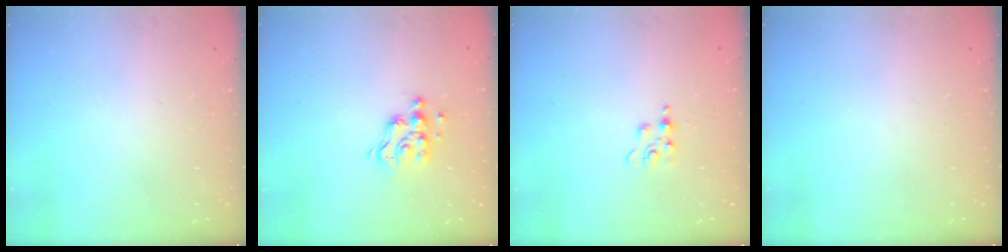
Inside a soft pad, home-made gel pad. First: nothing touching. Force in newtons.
{"total": 8.5, "press": 8.5, "slide": 0.6}
{"total": 3.8, "press": 3.8, "slide": 0.4}
{"total": 0.0}